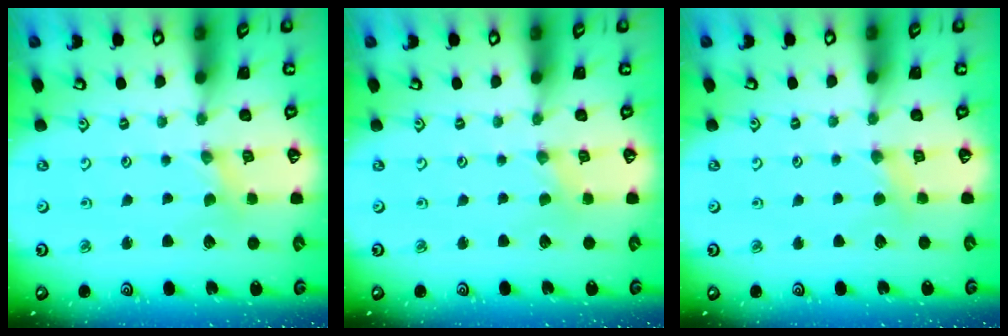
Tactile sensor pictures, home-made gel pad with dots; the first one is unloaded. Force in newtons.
{"total": 0.0}
{"total": 3.7, "press": 3.7, "slide": 0.6}